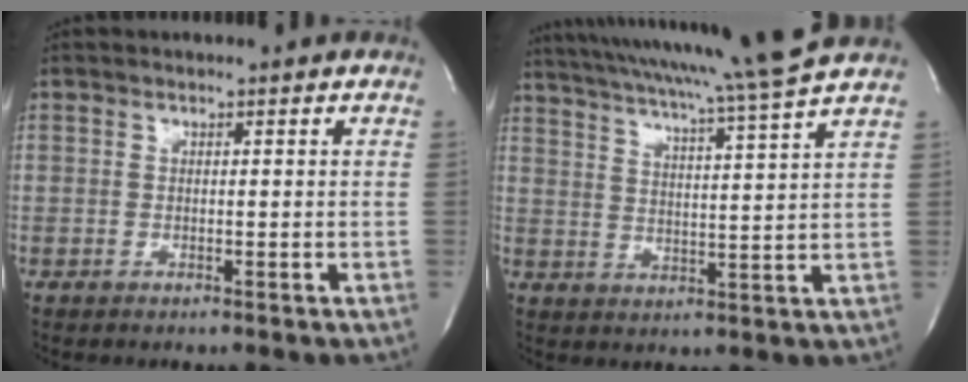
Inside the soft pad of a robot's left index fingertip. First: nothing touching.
{"total": 17.6, "force": [15.1, -2.3, 8.6], "torque": [-0.155, -0.032, 0.212]}